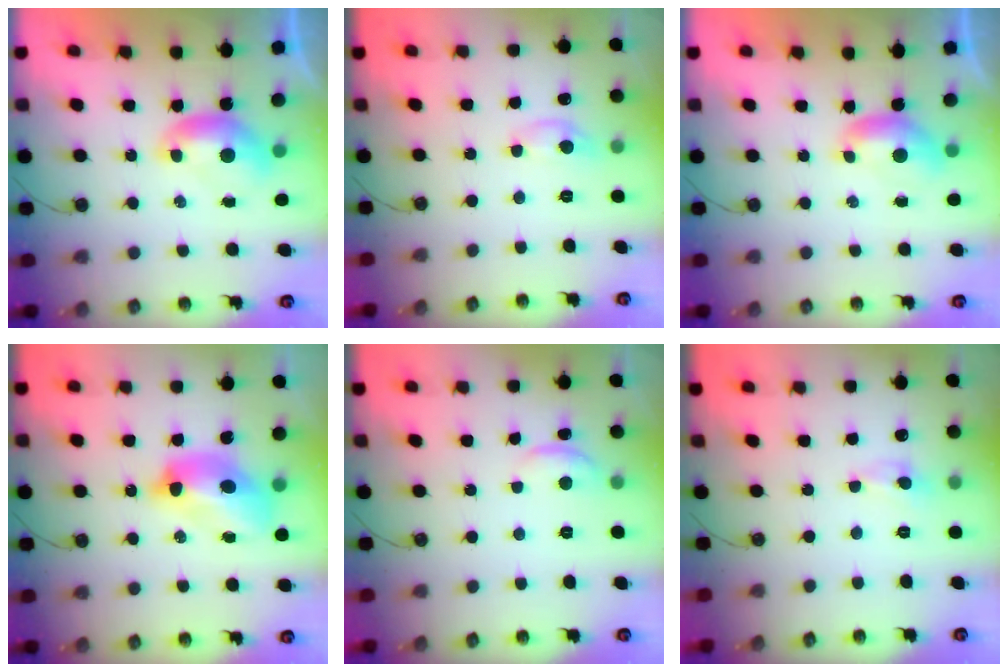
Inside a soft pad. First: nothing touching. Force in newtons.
{"total": 0.0}
{"total": 1.3, "press": 1.1, "slide": 0.6}
{"total": 9.9, "press": 9.9, "slide": 1.1}
{"total": 0.8, "press": 0.5, "slide": 0.6}
{"total": 0.6, "press": 0.5, "slide": 0.4}